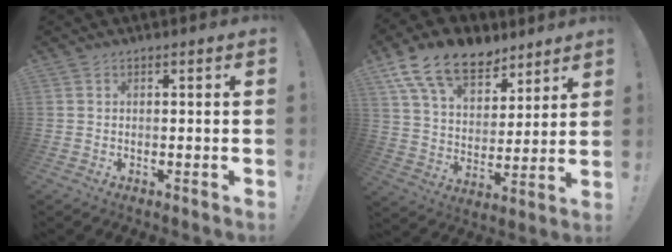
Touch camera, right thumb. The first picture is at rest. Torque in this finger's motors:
{"motor_torque": [0.70, 2.79, 0.41, 0.14, 0.15]}